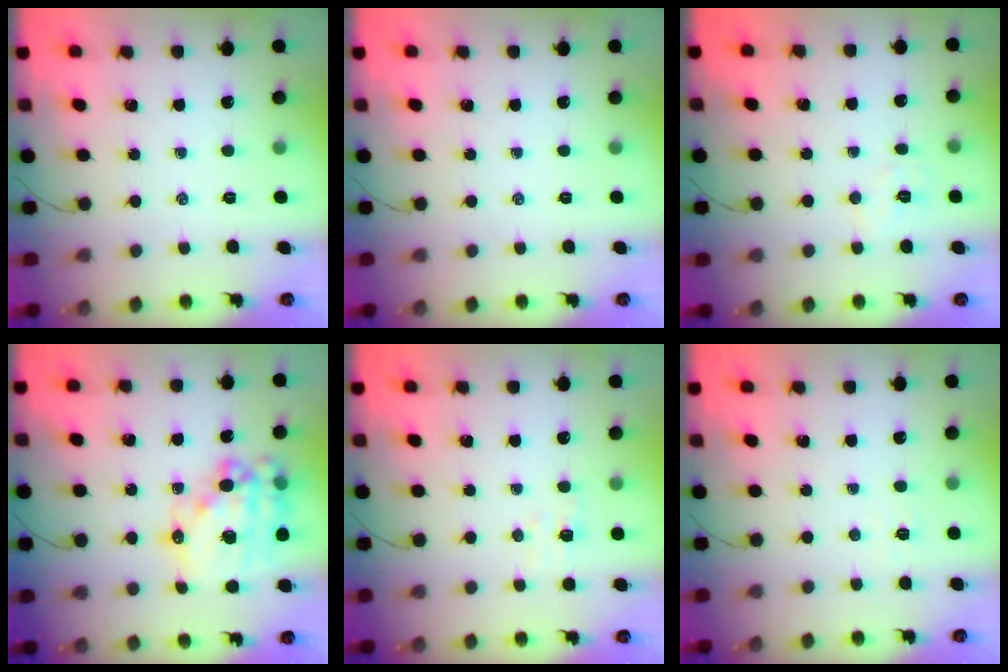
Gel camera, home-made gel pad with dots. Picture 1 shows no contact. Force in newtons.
{"total": 0.0}
{"total": 4.5, "press": 4.4, "slide": 1.0}
{"total": 21.4, "press": 20.9, "slide": 4.6}
{"total": 3.0, "press": 2.9, "slide": 0.7}
{"total": 2.6, "press": 2.6, "slide": 0.5}